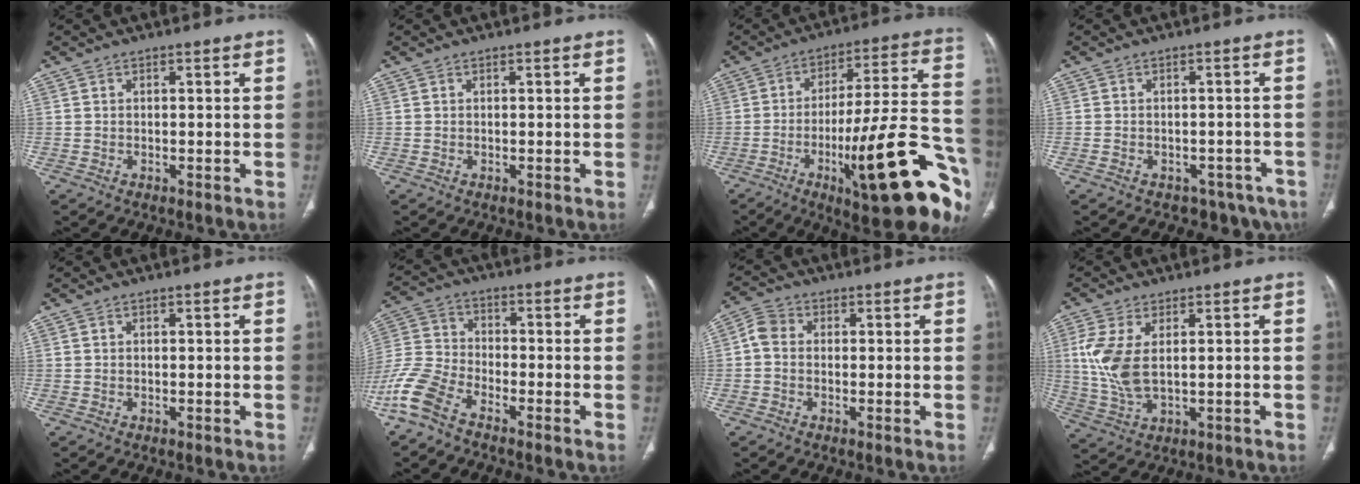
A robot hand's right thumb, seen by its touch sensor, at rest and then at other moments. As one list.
[{"total": 0.0}, {"total": 26.5, "force": [-10.8, 5.9, 23.5], "torque": [-0.290, 0.054, -0.152]}, {"total": 7.3, "force": [-4.6, 5.3, 2.2], "torque": [-0.013, 0.040, -0.050]}, {"total": 0.0}, {"total": 9.5, "force": [-6.7, 4.1, 5.3], "torque": [-0.126, 0.025, -0.147]}, {"total": 3.6, "force": [-0.1, 2.8, 2.2], "torque": [-0.036, 0.007, -0.015]}, {"total": 8.7, "force": [1.4, 4.2, 7.5], "torque": [-0.176, -0.007, 0.037]}]